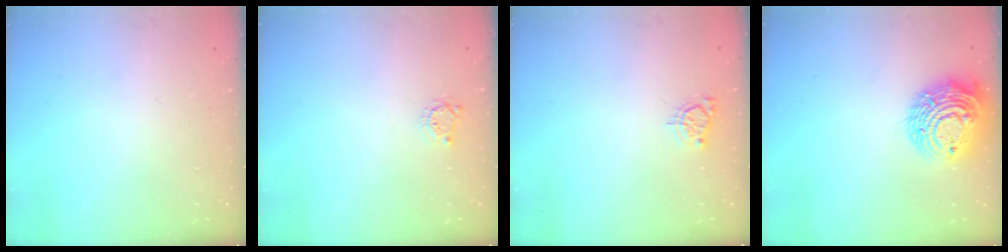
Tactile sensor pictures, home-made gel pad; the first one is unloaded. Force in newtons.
{"total": 3.4, "press": 3.4, "slide": 0.4}
{"total": 3.9, "press": 3.9, "slide": 0.5}
{"total": 13.7, "press": 13.6, "slide": 1.3}